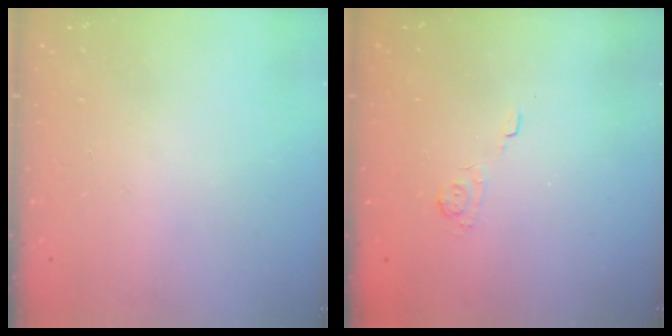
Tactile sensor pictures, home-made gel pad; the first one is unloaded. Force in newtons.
{"total": 2.2, "press": 1.7, "slide": 1.4}